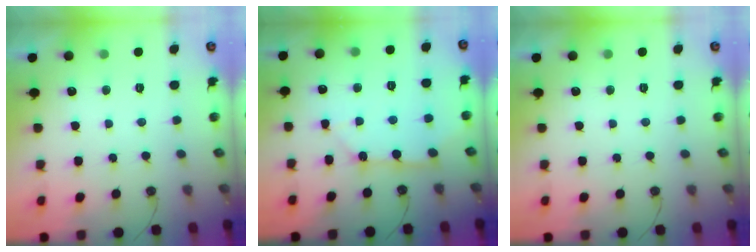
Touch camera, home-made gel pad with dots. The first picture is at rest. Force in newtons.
{"total": 9.5, "press": 9.5, "slide": 1.2}
{"total": 0.0}